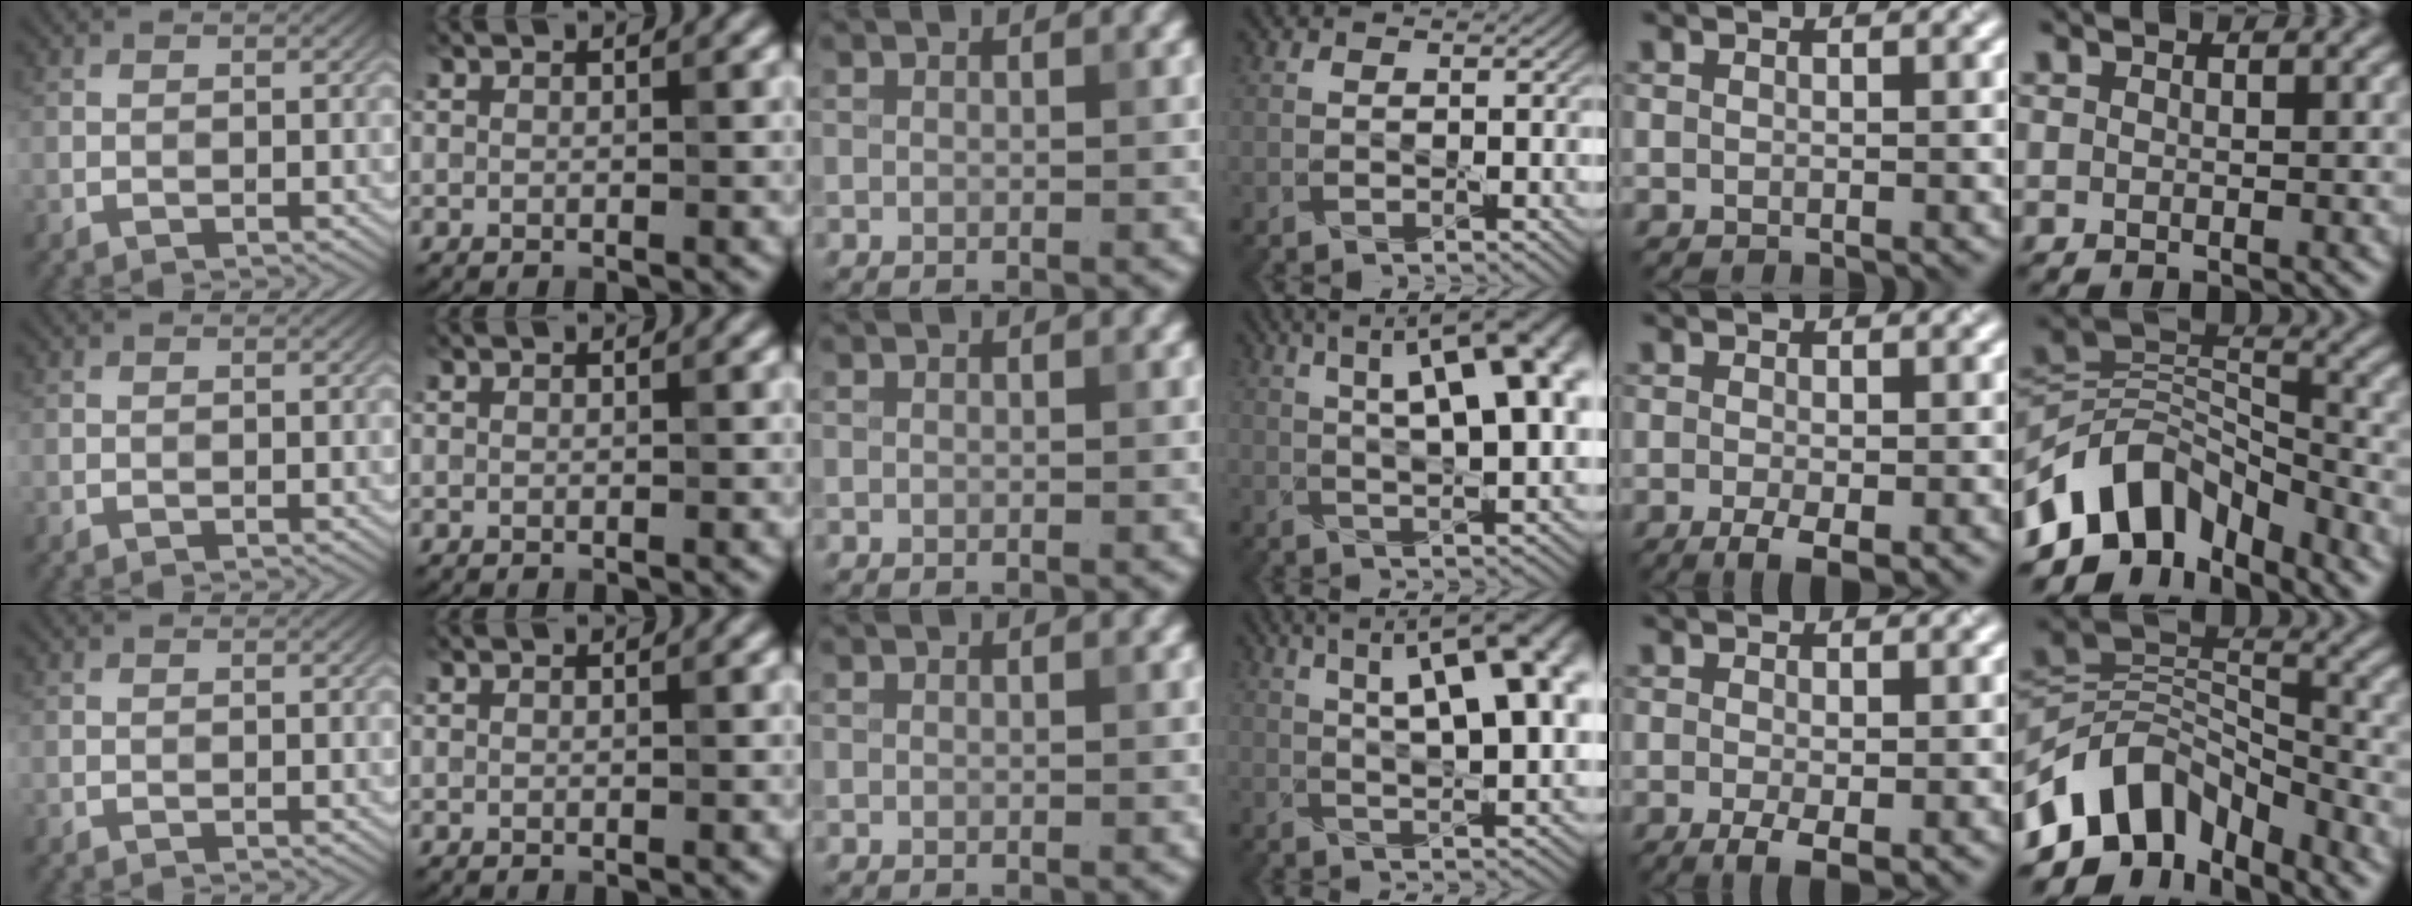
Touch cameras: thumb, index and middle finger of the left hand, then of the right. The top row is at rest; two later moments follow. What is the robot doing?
{"motion": "pour", "object": "sugar"}